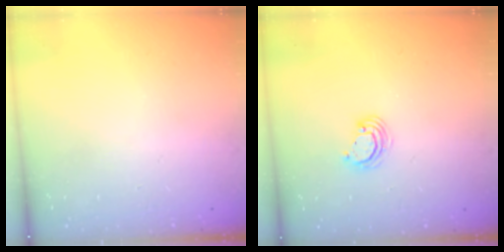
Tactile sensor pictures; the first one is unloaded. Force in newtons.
{"total": 4.1, "press": 4.1, "slide": 0.2}